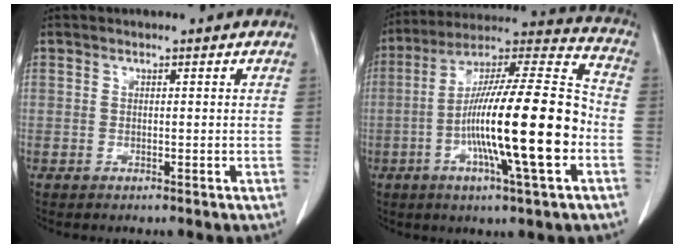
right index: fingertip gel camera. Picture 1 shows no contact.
{"total": 21.5, "force": [-5.0, 1.5, 20.8], "torque": [-0.357, -0.003, -0.088]}